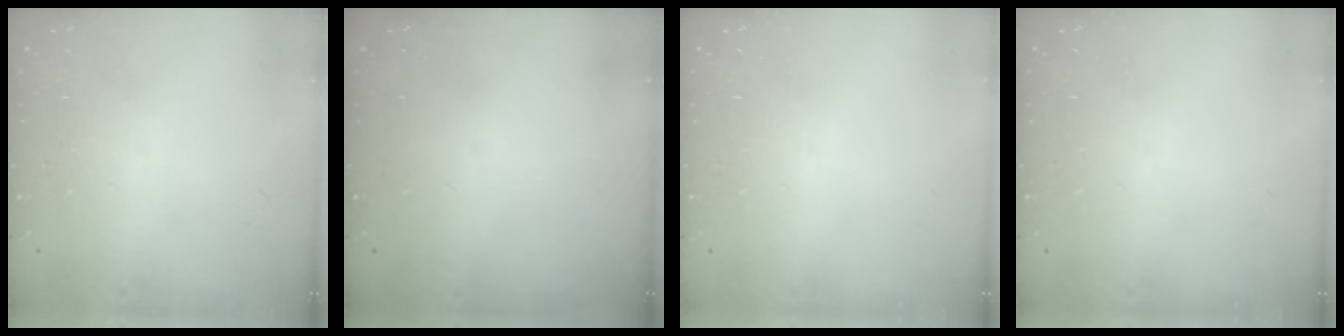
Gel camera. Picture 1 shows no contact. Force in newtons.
{"total": 0.0}
{"total": 0.0}
{"total": 0.0}